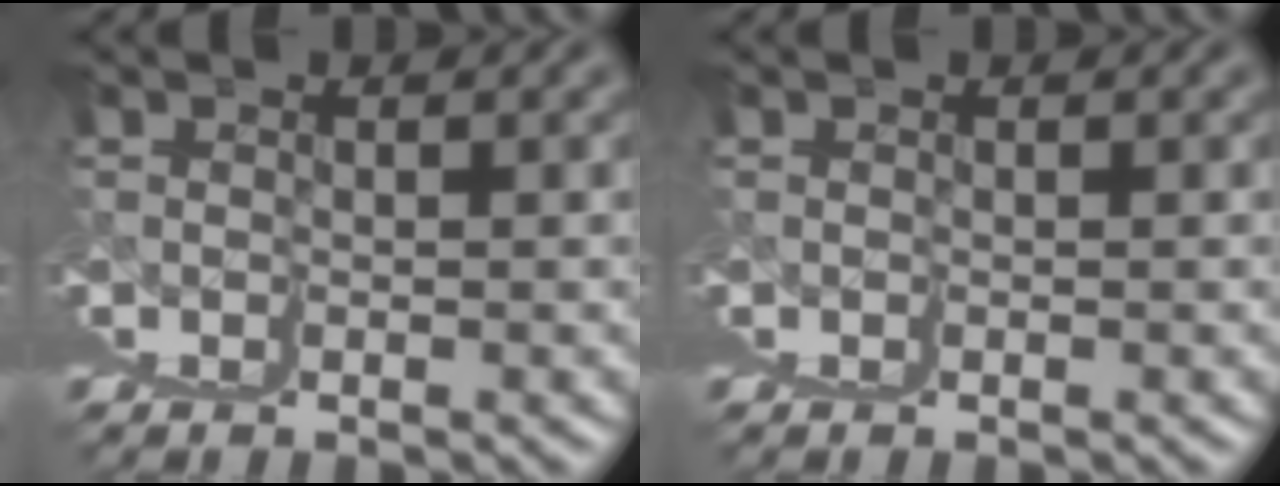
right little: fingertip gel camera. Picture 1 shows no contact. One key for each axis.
{"total": 0.0}